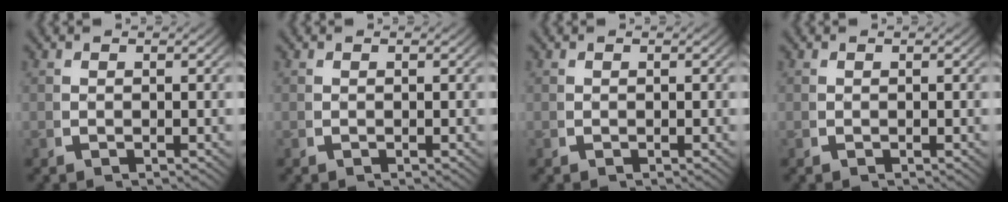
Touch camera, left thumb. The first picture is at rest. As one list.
[{"total": 0.0}, {"total": 0.0}, {"total": 0.0}]